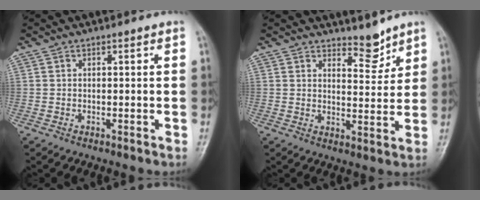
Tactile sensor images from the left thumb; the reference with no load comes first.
{"total": 4.6, "force": [4.0, 1.6, 1.4], "torque": [-0.003, -0.038, 0.065]}